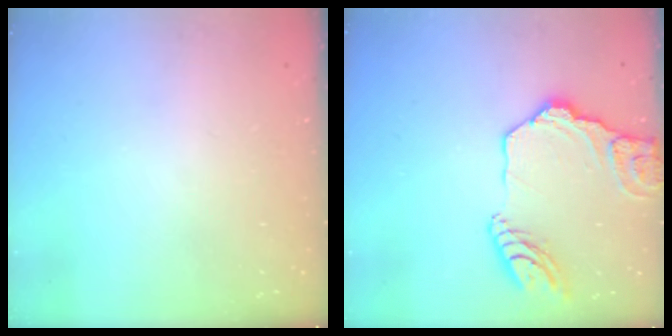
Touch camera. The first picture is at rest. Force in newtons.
{"total": 17.4, "press": 17.3, "slide": 2.2}